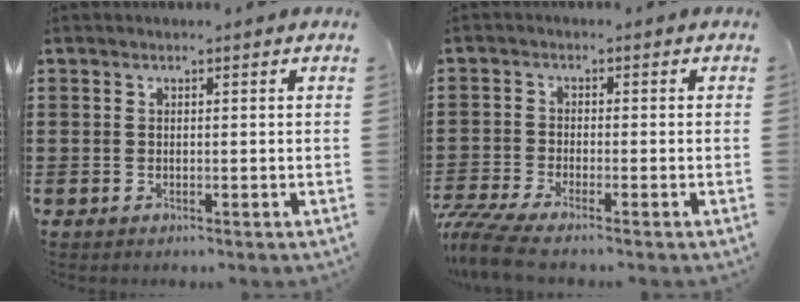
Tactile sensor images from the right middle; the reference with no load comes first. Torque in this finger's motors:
{"motor_torque": [1.44, -0.41, 0.26, 0.16]}